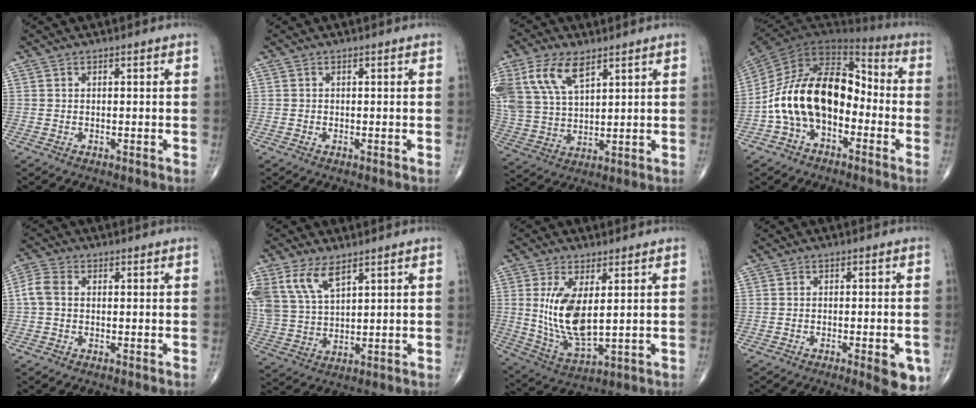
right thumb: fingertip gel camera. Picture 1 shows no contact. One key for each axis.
{"total": 0.0}
{"total": 13.3, "fx": 6.8, "fy": 7.0, "fz": 9.1, "tx": -0.184, "ty": -0.011, "tz": 0.139}
{"total": 19.2, "fx": -3.9, "fy": 12.1, "fz": 14.4, "tx": -0.241, "ty": 0.065, "tz": -0.077}
{"total": 3.8, "fx": 0.0, "fy": 2.7, "fz": 2.7, "tx": -0.066, "ty": 0.010, "tz": -0.007}
{"total": 9.4, "fx": 5.6, "fy": 4.4, "fz": 6.3, "tx": -0.130, "ty": -0.011, "tz": 0.123}
{"total": 11.8, "fx": 2.0, "fy": 5.0, "fz": 10.4, "tx": -0.204, "ty": -0.025, "tz": 0.054}
{"total": 7.4, "fx": -3.4, "fy": 2.1, "fz": 6.3, "tx": -0.065, "ty": 0.001, "tz": -0.039}